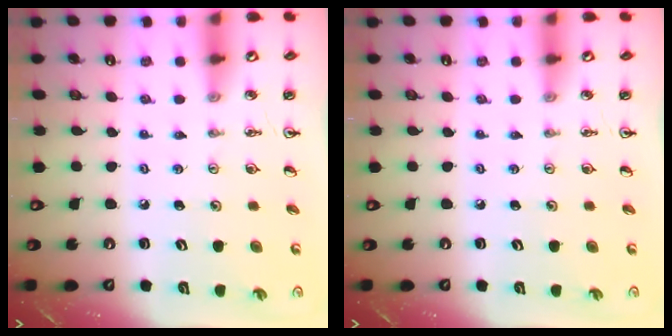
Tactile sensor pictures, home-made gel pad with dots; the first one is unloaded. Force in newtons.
{"total": 0.0}